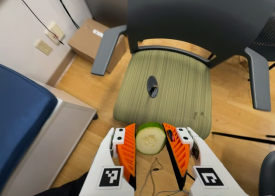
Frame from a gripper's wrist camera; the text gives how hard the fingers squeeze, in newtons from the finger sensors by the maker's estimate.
{"total": 10.6, "left": 11.5, "right": 9.6}